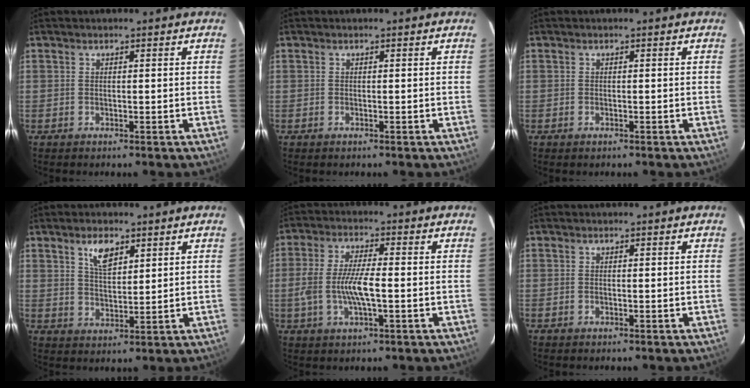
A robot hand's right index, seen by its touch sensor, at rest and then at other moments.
{"total": 0.0}
{"total": 0.6, "force": [-0.3, 0.4, 0.3], "torque": [-0.005, -0.001, -0.006]}
{"total": 5.5, "force": [3.1, 2.4, 3.8], "torque": [-0.066, 0.003, 0.058]}
{"total": 8.5, "force": [-1.5, 2.1, 8.1], "torque": [-0.162, -0.002, -0.030]}
{"total": 0.0}